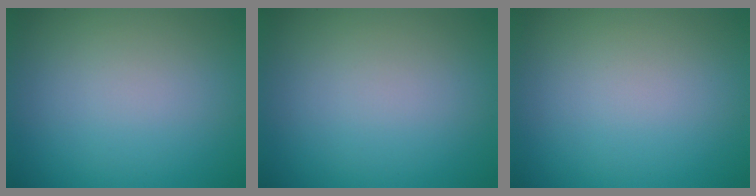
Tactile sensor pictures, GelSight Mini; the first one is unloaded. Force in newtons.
{"total": 0.0}
{"total": 0.0}